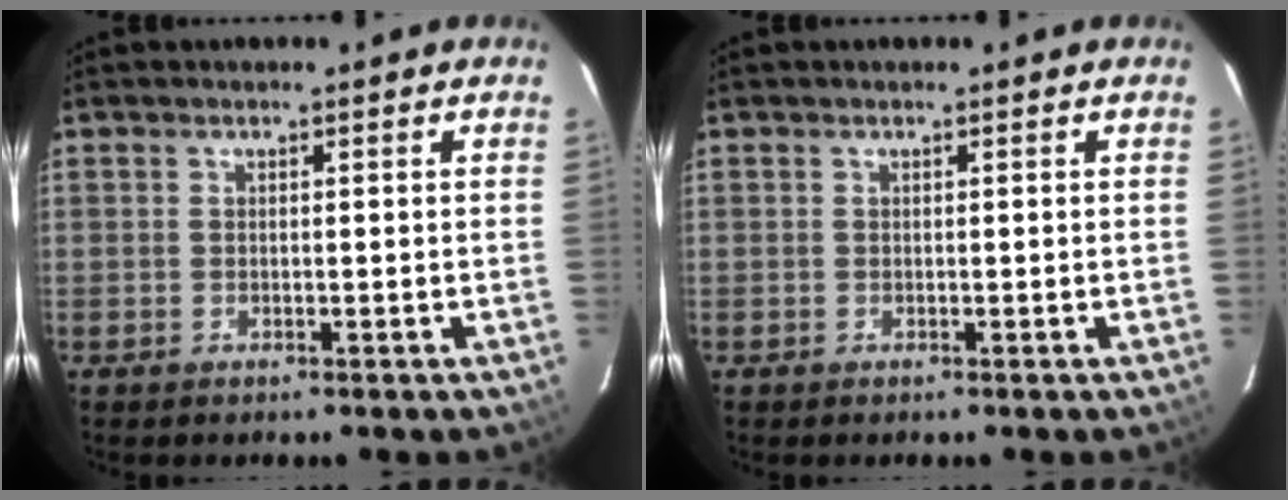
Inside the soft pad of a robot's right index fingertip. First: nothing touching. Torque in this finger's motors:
{"motor_torque": [0.00, 0.00, 0.03, 0.00]}